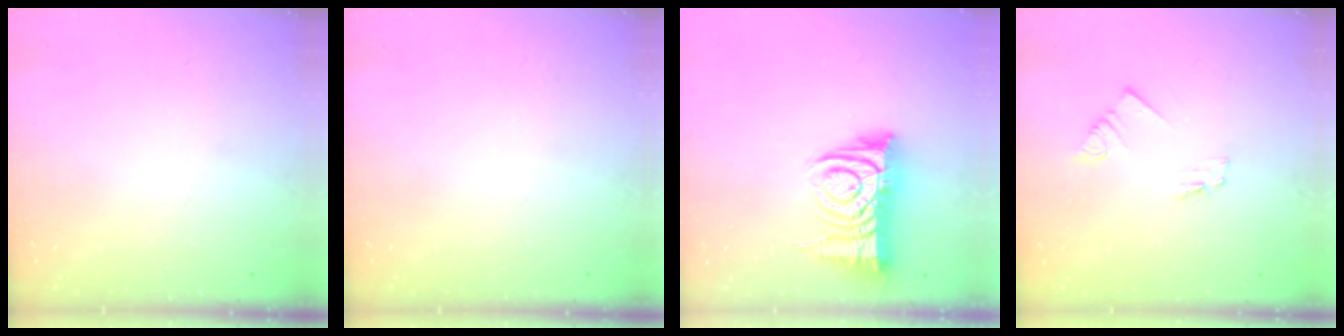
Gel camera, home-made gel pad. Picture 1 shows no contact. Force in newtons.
{"total": 0.0}
{"total": 12.5, "press": 12.4, "slide": 1.3}
{"total": 1.6, "press": 1.6, "slide": 0.1}